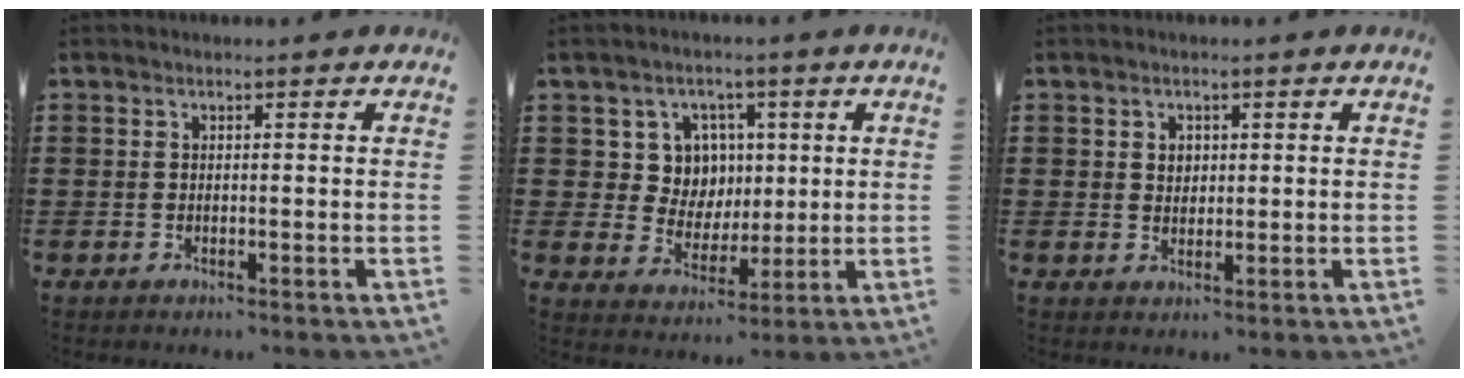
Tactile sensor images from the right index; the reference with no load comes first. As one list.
[{"total": 7.5, "force": [1.9, 6.8, 2.4], "torque": [-0.064, 0.011, 0.035]}, {"total": 1.7, "force": [0.6, 1.4, 0.8], "torque": [-0.018, 0.008, 0.011]}]